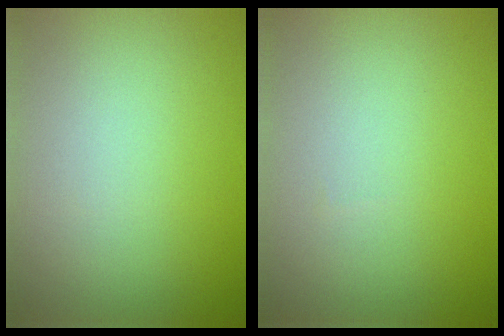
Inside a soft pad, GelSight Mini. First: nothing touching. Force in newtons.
{"total": 0.0}